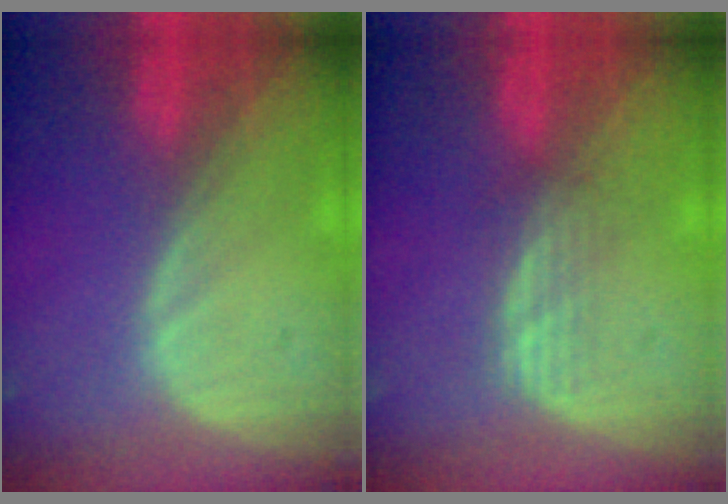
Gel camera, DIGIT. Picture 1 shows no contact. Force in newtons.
{"total": 2.8, "press": 2.6, "slide": 1.0}